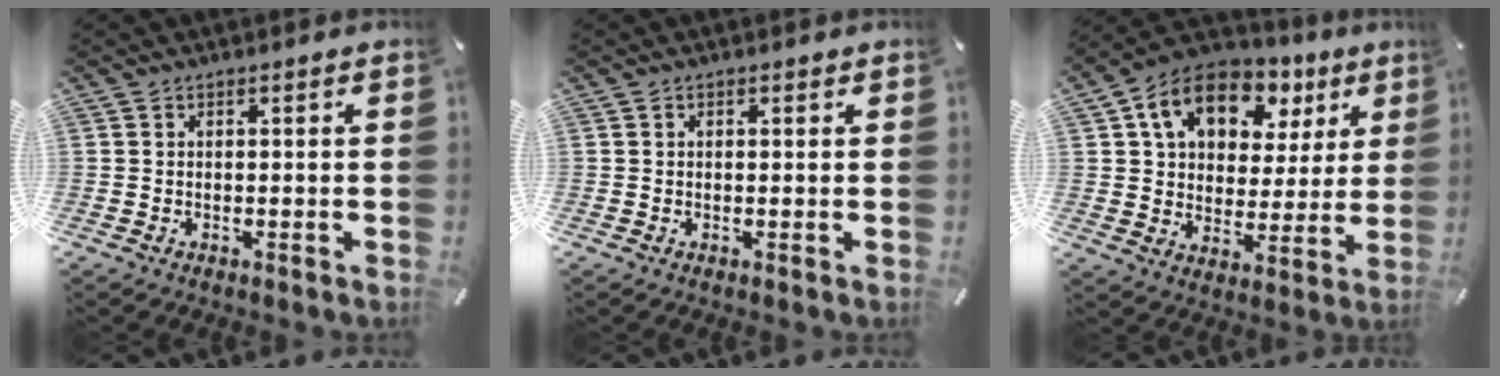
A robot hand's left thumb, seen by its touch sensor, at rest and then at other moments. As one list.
[{"total": 0.5, "force": [0.1, 0.4, 0.3], "torque": [-0.005, 0.003, 0.002]}, {"total": 14.1, "force": [7.3, 9.9, 6.9], "torque": [-0.128, -0.023, 0.134]}]